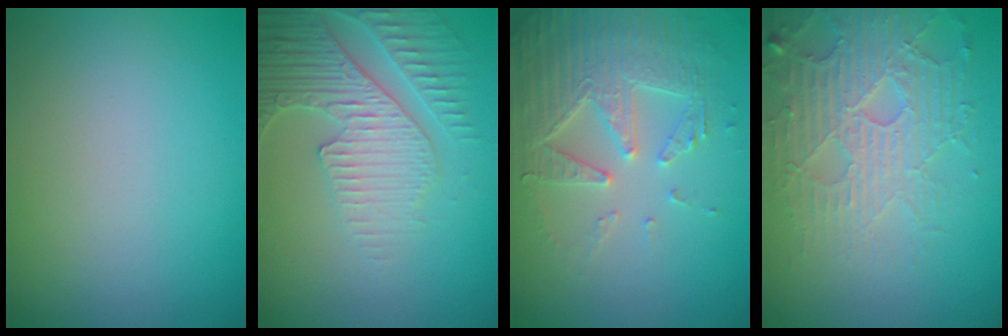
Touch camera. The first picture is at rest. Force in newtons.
{"total": 4.3, "press": 4.2, "slide": 0.8}
{"total": 4.8, "press": 4.1, "slide": 2.5}
{"total": 4.6, "press": 4.4, "slide": 1.4}